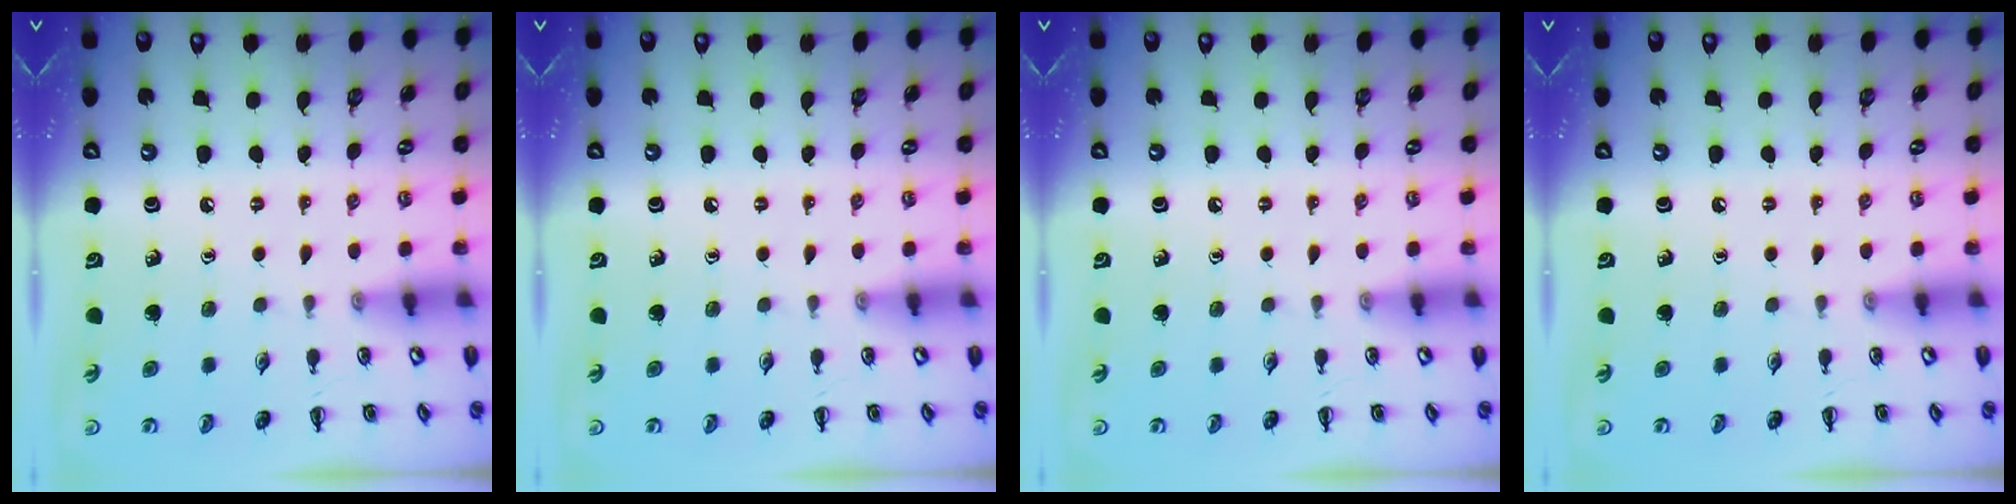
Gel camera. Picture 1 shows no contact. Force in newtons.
{"total": 0.0}
{"total": 0.0}
{"total": 0.0}